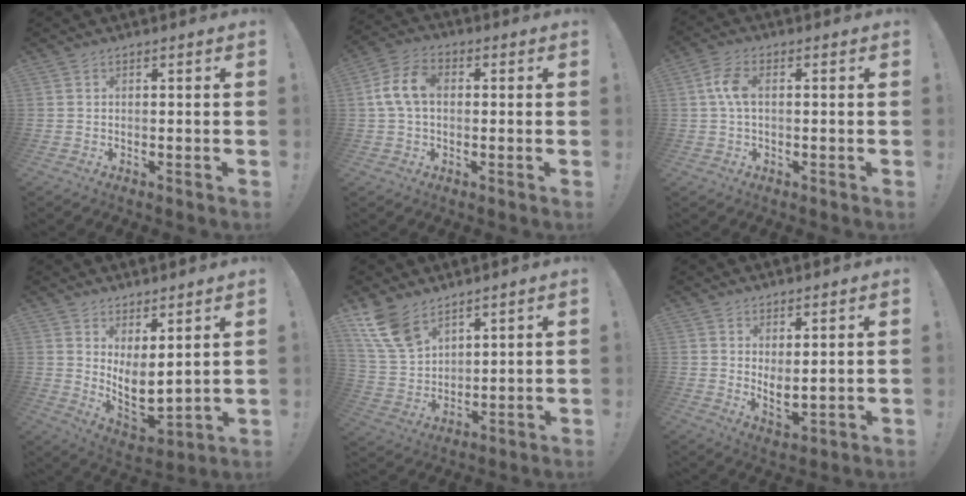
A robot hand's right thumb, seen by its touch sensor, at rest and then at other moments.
{"total": 9.9, "force": [0.7, 6.5, 7.4], "torque": [-0.151, 0.015, 0.018]}
{"total": 6.4, "force": [0.6, 3.5, 5.3], "torque": [-0.094, 0.009, 0.012]}
{"total": 8.1, "force": [3.1, 3.6, 6.7], "torque": [-0.090, -0.052, 0.066]}
{"total": 13.4, "force": [9.2, 7.5, 6.2], "torque": [-0.134, -0.050, 0.182]}
{"total": 4.7, "force": [3.0, 1.6, 3.2], "torque": [-0.045, -0.029, 0.057]}